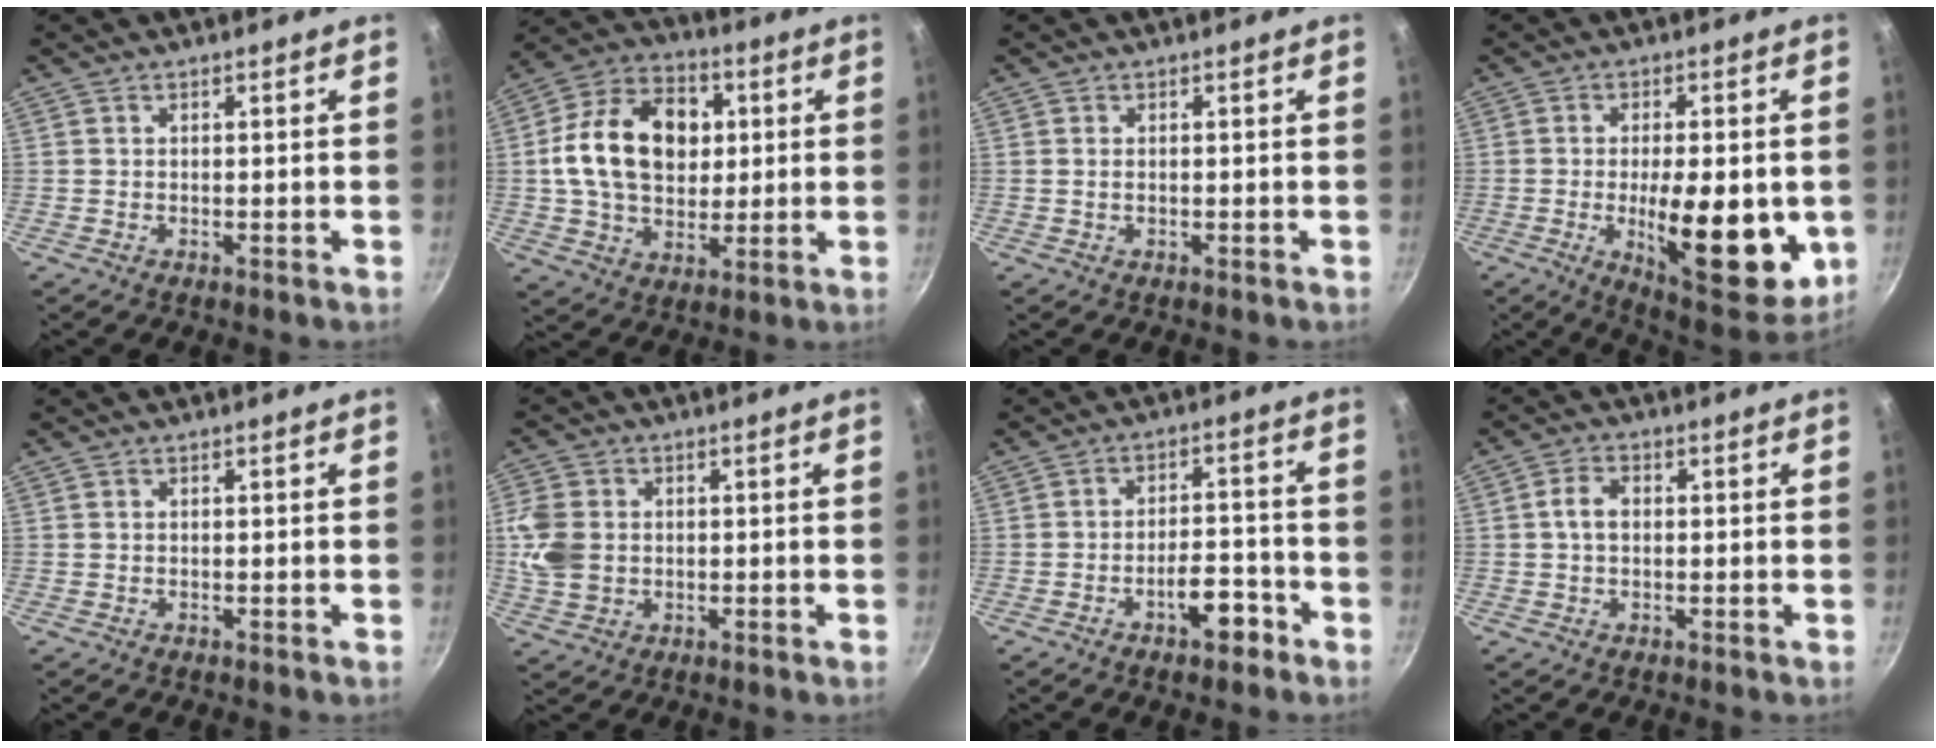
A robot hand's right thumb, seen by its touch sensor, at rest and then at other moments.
{"total": 19.0, "force": [2.6, 13.9, 12.6], "torque": [-0.183, 0.017, 0.035]}
{"total": 0.8, "force": [0.1, 0.5, 0.6], "torque": [-0.012, 0.001, 0.001]}
{"total": 18.7, "force": [-3.0, 7.1, 17.0], "torque": [-0.216, -0.013, -0.034]}
{"total": 0.0}
{"total": 8.3, "force": [0.3, 6.7, 4.9], "torque": [-0.087, 0.002, 0.005]}
{"total": 6.7, "force": [-3.9, 2.8, 4.7], "torque": [-0.049, 0.035, -0.054]}
{"total": 3.8, "force": [0.1, 2.7, 2.7], "torque": [-0.046, 0.013, -0.003]}